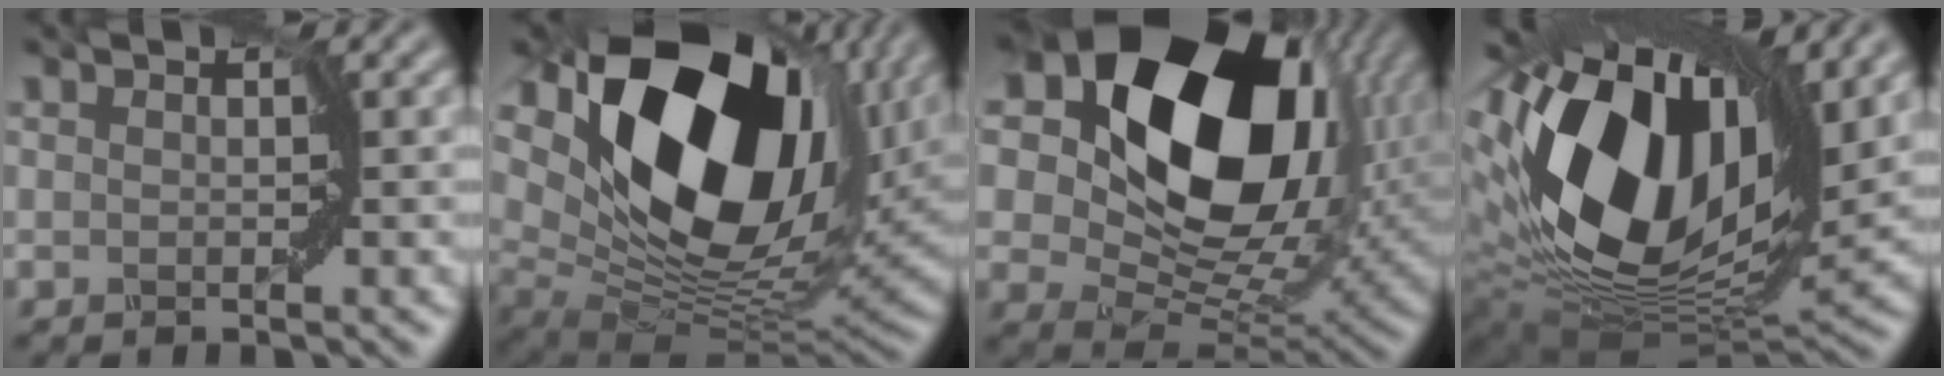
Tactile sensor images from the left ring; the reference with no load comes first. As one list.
[{"total": 18.9, "force": [8.6, 10.6, 13.0], "torque": [-0.246, 0.017, 0.164]}, {"total": 21.2, "force": [8.5, 13.4, 14.0], "torque": [-0.273, 0.028, 0.162]}, {"total": 17.2, "force": [4.9, 10.3, 12.9], "torque": [-0.282, 0.011, 0.085]}]